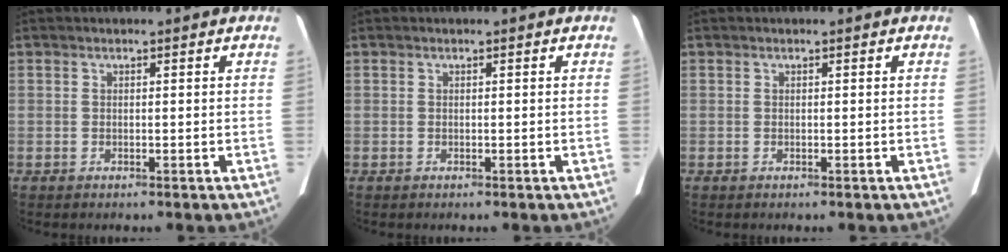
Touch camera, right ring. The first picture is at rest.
{"total": 0.0}
{"total": 0.0}